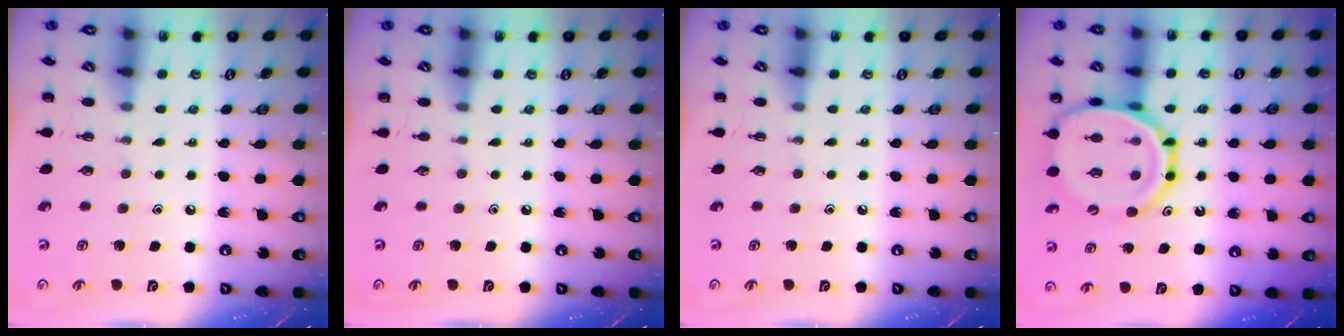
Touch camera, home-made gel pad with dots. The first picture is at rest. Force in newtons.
{"total": 0.0}
{"total": 0.0}
{"total": 18.0, "press": 17.6, "slide": 3.9}